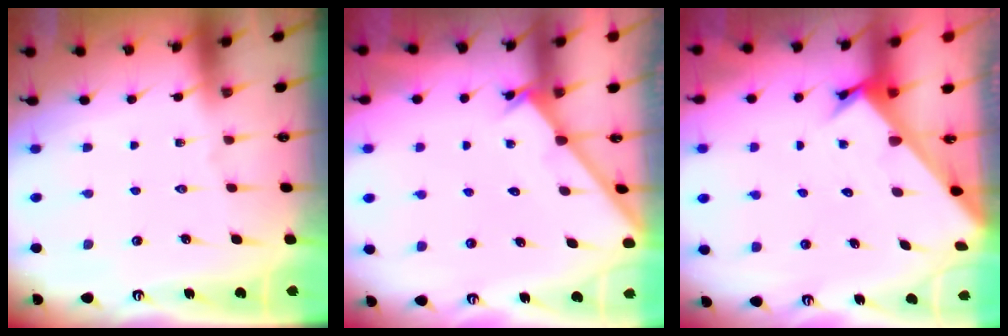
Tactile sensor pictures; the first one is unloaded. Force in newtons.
{"total": 2.3, "press": 2.3, "slide": 0.2}
{"total": 2.6, "press": 2.6, "slide": 0.2}